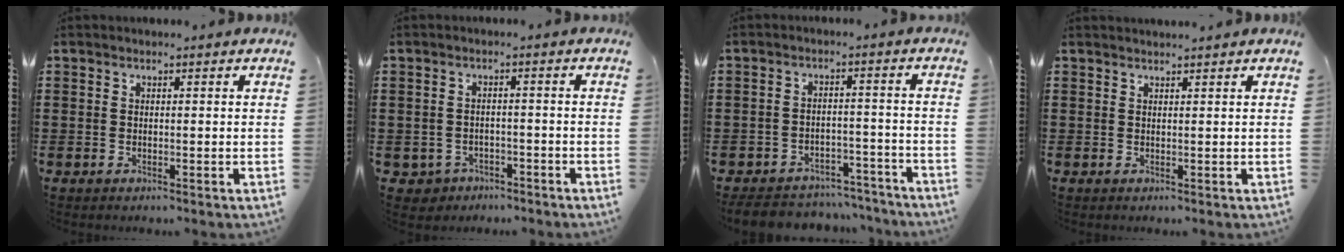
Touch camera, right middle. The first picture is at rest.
{"total": 2.1, "force": [-1.8, 1.1, -0.1], "torque": [-0.008, 0.001, -0.042]}
{"total": 5.0, "force": [-4.9, 1.0, 0.7], "torque": [-0.015, 0.011, -0.100]}
{"total": 1.1, "force": [1.1, -0.2, 0.1], "torque": [-0.002, -0.004, 0.021]}